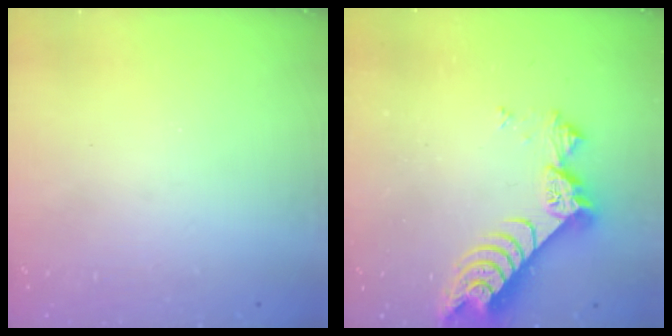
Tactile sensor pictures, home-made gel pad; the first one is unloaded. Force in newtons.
{"total": 8.3, "press": 8.2, "slide": 1.0}